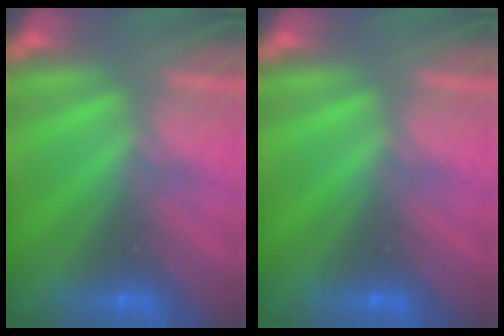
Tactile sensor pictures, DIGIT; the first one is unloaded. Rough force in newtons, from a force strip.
{"total": 0.0}